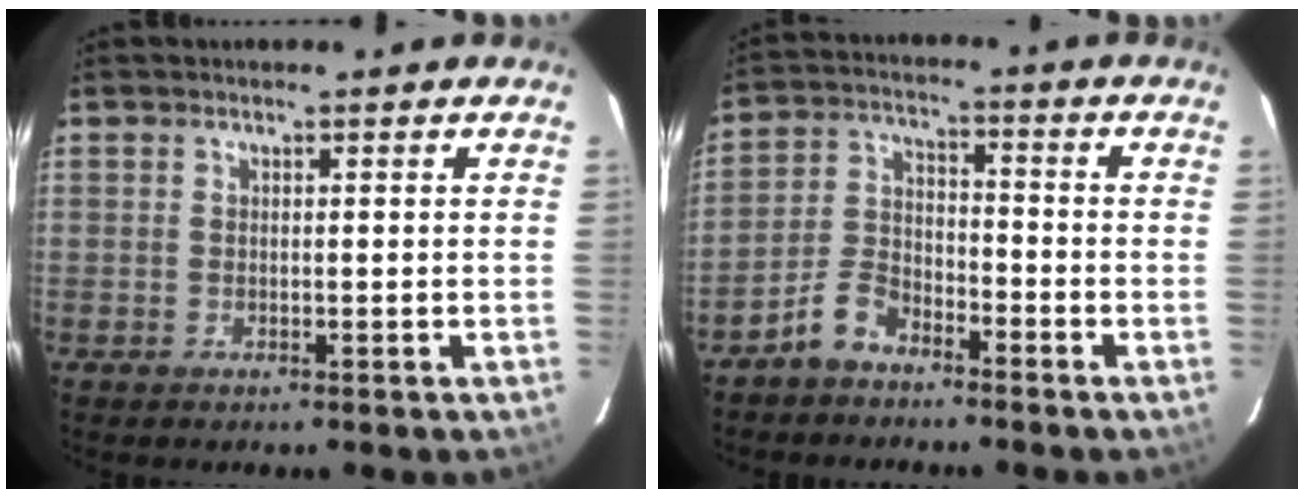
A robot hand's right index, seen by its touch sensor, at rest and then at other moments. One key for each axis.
{"total": 5.7, "fx": -4.4, "fy": 2.9, "fz": 2.2, "tx": -0.052, "ty": 0.006, "tz": -0.088}